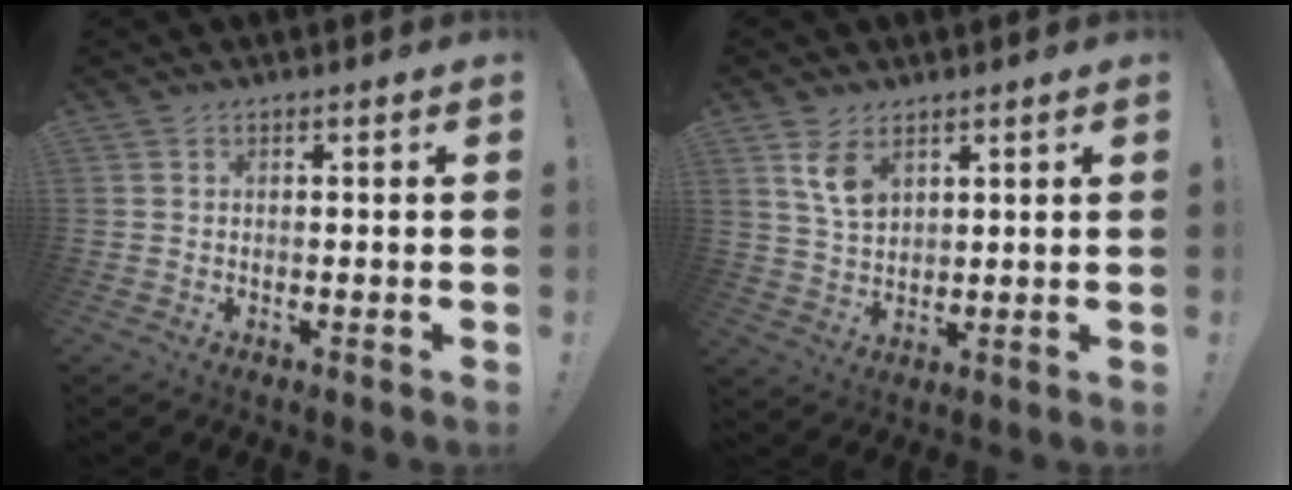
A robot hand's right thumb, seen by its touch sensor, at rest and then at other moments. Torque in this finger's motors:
{"motor_torque": [0.07, 0.14, 0.32, 0.29, 0.04]}